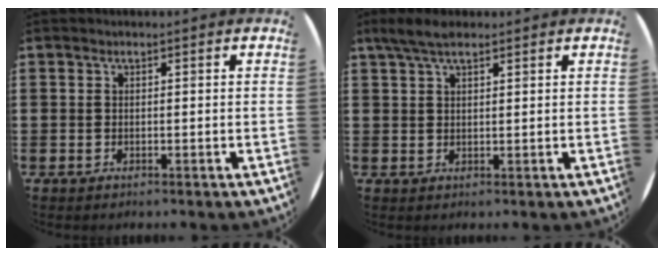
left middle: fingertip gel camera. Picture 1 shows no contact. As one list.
[{"total": 3.4, "force": [2.5, 1.2, 2.1], "torque": [-0.045, 0.006, 0.045]}]